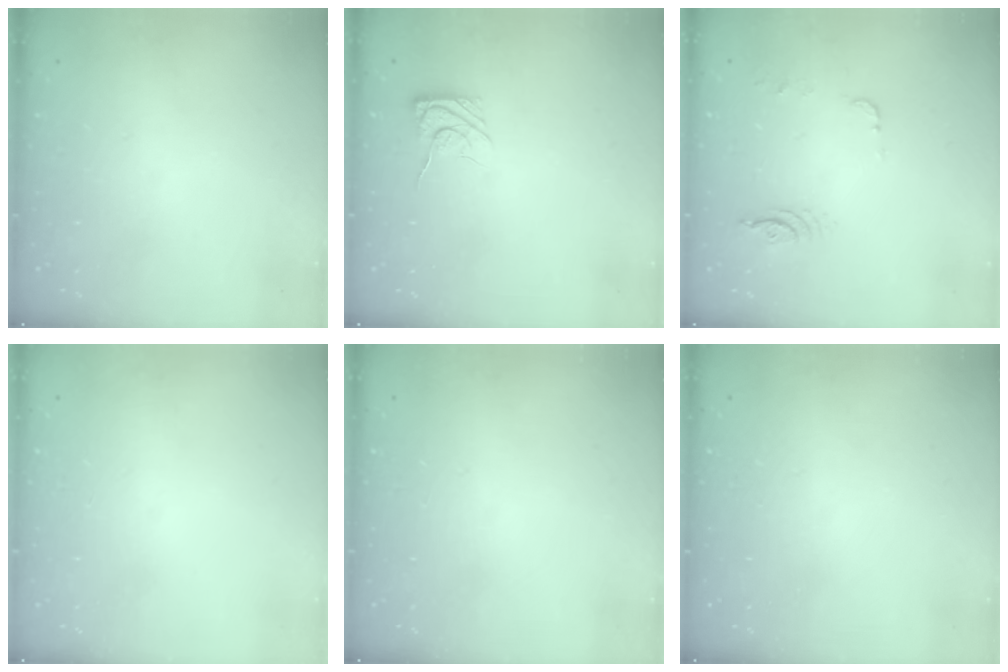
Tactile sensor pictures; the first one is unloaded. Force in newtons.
{"total": 6.1, "press": 5.9, "slide": 1.6}
{"total": 5.2, "press": 5.1, "slide": 1.1}
{"total": 0.0}
{"total": 0.0}
{"total": 0.0}